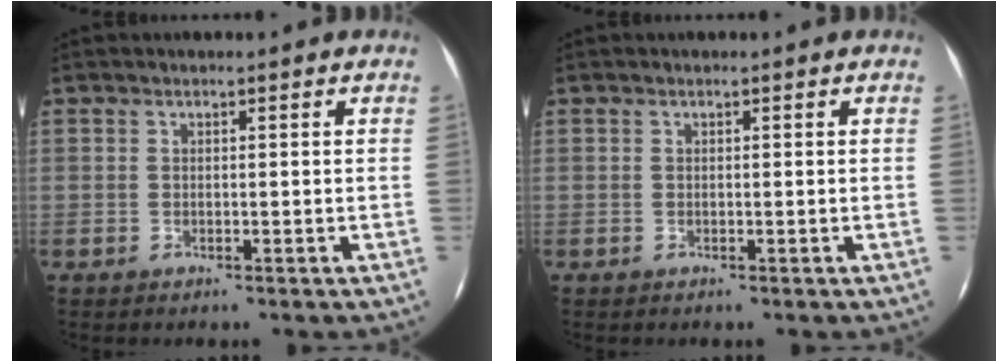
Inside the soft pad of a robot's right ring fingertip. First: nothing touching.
{"total": 0.0}